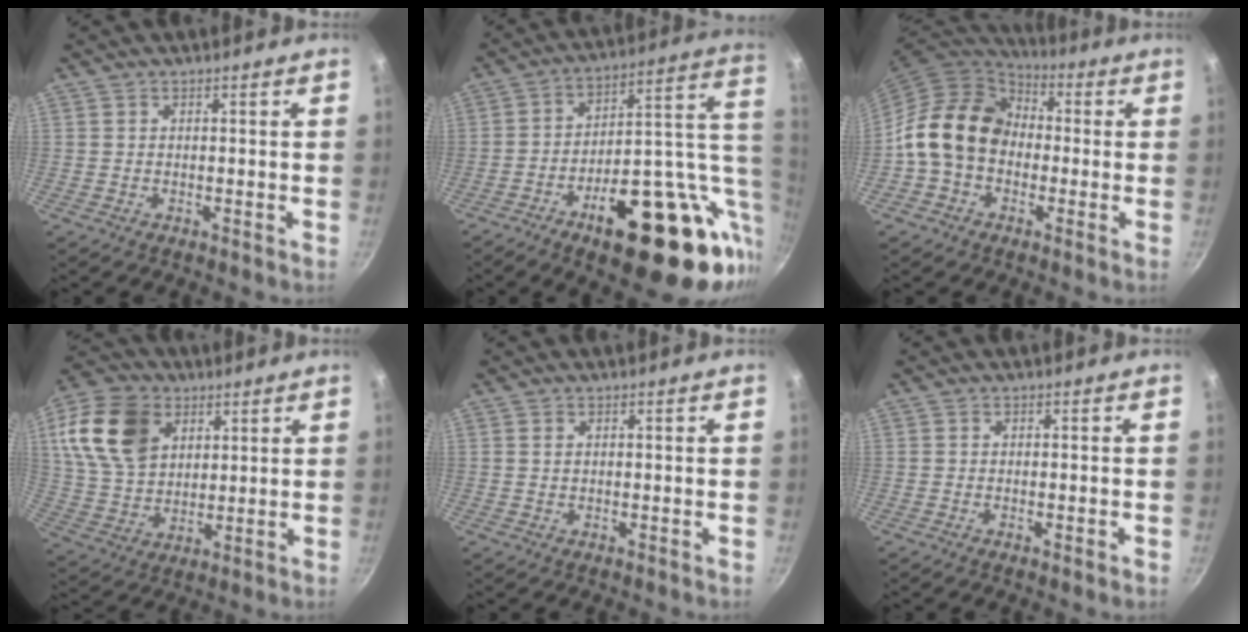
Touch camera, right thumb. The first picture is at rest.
{"total": 27.7, "force": [-6.9, 13.0, 23.5], "torque": [-0.278, 0.025, -0.086]}
{"total": 15.2, "force": [-0.5, 12.3, 8.8], "torque": [-0.115, 0.040, -0.024]}
{"total": 17.0, "force": [6.2, 12.1, 10.2], "torque": [-0.173, -0.010, 0.120]}
{"total": 0.7, "force": [0.3, 0.5, 0.5], "torque": [-0.008, 0.001, 0.005]}
{"total": 1.1, "force": [-0.4, 0.1, 1.0], "torque": [-0.020, 0.001, -0.008]}